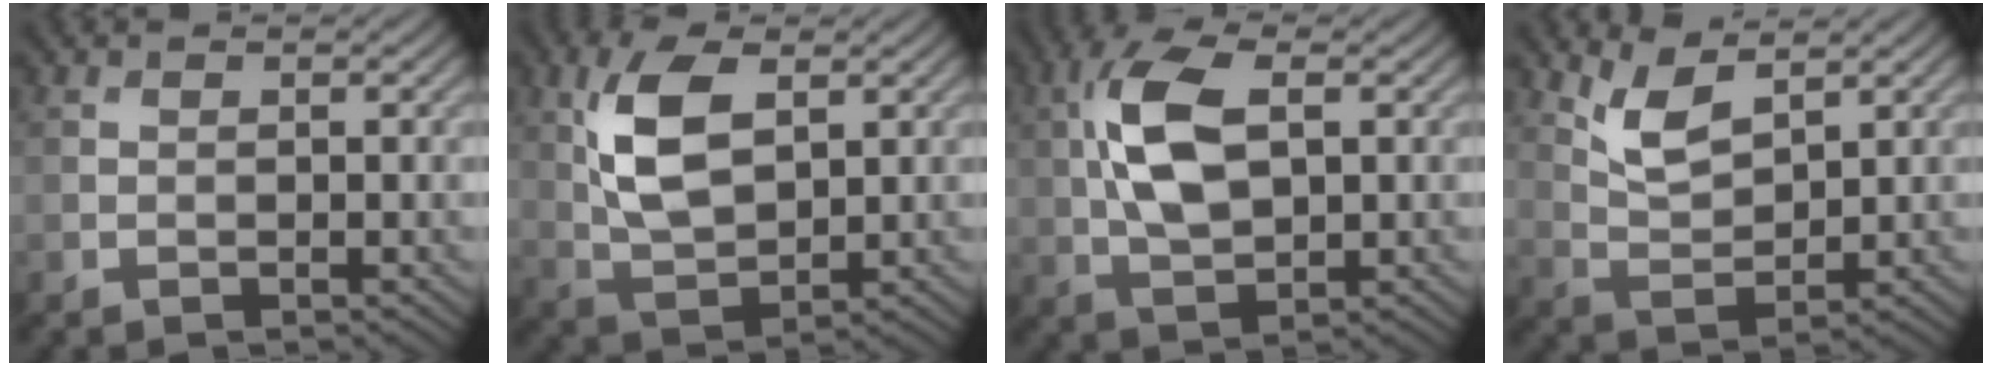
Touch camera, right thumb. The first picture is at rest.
{"total": 8.7, "force": [2.7, 4.4, 7.0], "torque": [-0.157, 0.004, 0.050]}
{"total": 9.5, "force": [1.6, 4.8, 8.0], "torque": [-0.181, 0.011, 0.027]}
{"total": 4.9, "force": [3.3, 1.7, 3.2], "torque": [-0.081, -0.005, 0.073]}